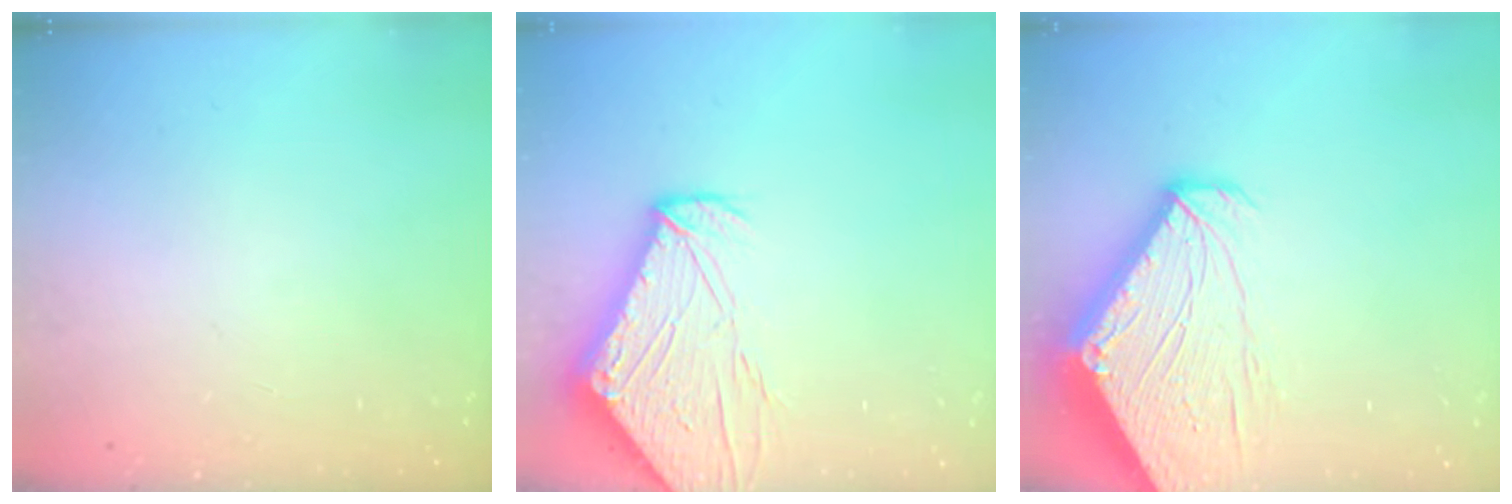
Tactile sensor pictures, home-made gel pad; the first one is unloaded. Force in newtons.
{"total": 12.8, "press": 12.7, "slide": 1.6}
{"total": 6.7, "press": 6.7, "slide": 0.5}